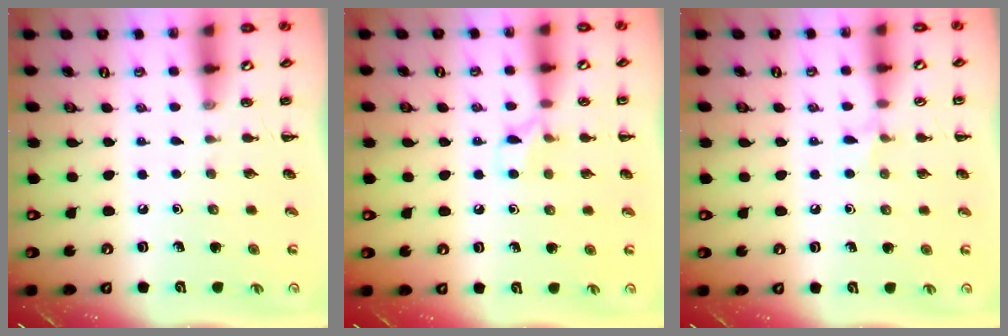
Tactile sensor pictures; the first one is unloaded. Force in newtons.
{"total": 6.3, "press": 6.1, "slide": 1.5}
{"total": 4.8, "press": 4.5, "slide": 1.7}